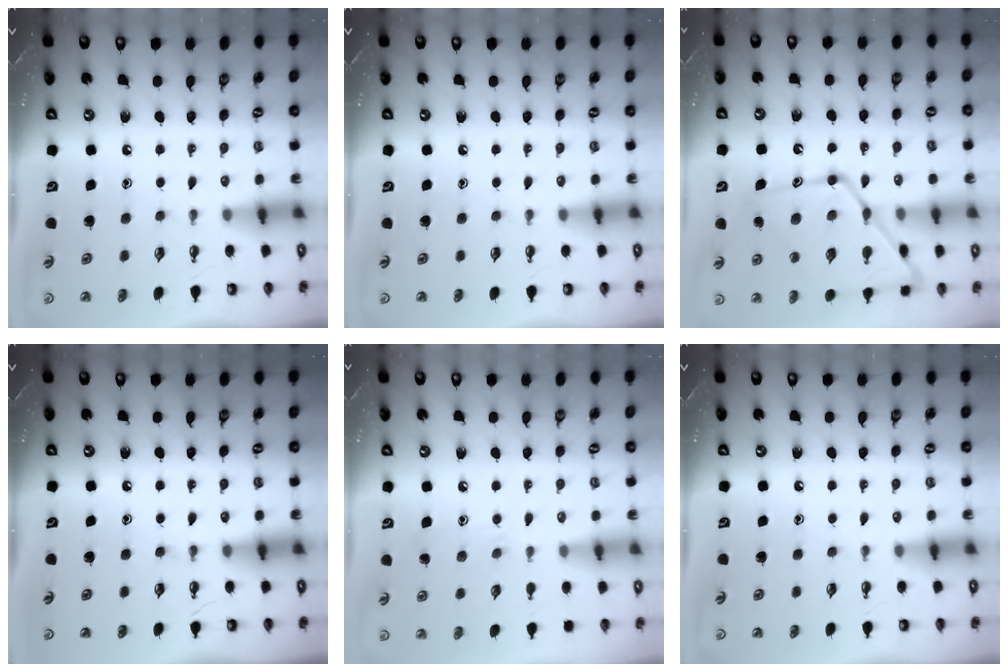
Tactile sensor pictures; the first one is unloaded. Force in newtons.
{"total": 0.0}
{"total": 18.7, "press": 18.6, "slide": 1.7}
{"total": 0.0}
{"total": 7.5, "press": 7.5, "slide": 0.4}
{"total": 0.0}